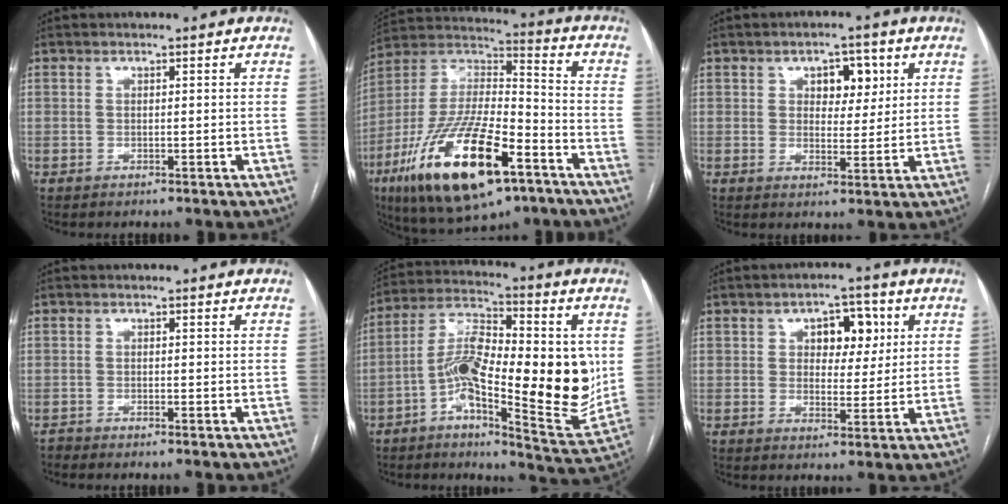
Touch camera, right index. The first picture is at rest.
{"total": 24.8, "force": [-12.4, 7.6, 20.1], "torque": [-0.402, -0.033, -0.213]}
{"total": 5.5, "force": [2.2, 3.2, 3.9], "torque": [-0.047, 0.010, 0.033]}
{"total": 0.8, "force": [-0.8, -0.2, 0.0], "torque": [0.000, -0.002, -0.016]}
{"total": 21.1, "force": [-1.1, 5.9, 20.2], "torque": [-0.329, 0.009, -0.020]}
{"total": 6.7, "force": [2.3, 3.9, 4.9], "torque": [-0.062, 0.016, 0.036]}